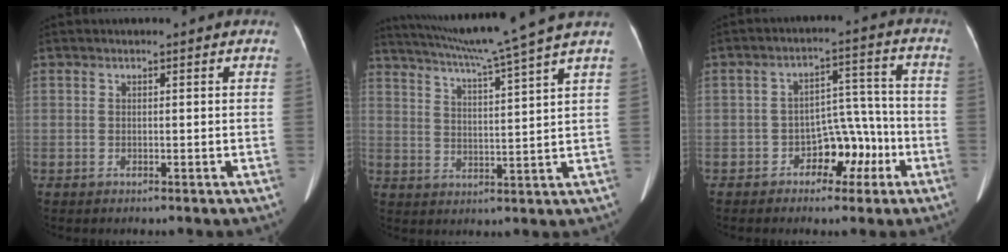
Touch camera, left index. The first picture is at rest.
{"total": 13.4, "force": [11.3, -2.9, 6.6], "torque": [-0.118, -0.015, 0.167]}
{"total": 6.9, "force": [-3.4, 4.1, 4.4], "torque": [-0.063, 0.033, -0.051]}